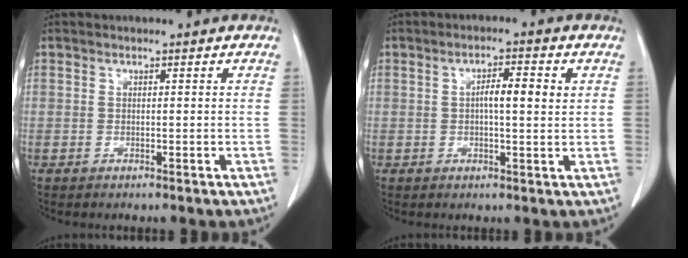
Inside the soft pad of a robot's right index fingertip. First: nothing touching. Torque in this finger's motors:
{"motor_torque": [0.33, 0.22, 0.04, 0.06]}